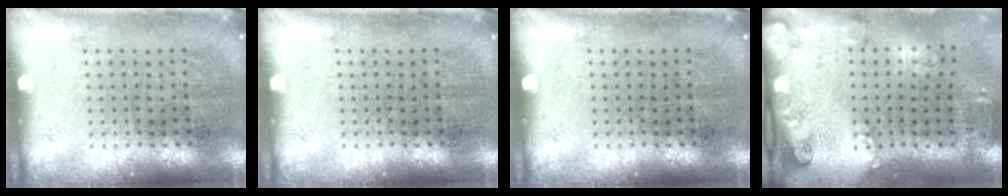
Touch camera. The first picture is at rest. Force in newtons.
{"total": 0.0}
{"total": 0.0}
{"total": 2.0, "press": 1.2, "slide": 1.6}